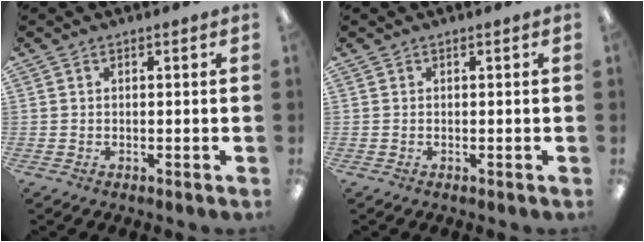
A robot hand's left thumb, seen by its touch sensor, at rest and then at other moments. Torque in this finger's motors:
{"motor_torque": [-0.02, -0.01, 0.05, -0.03, 0.00]}